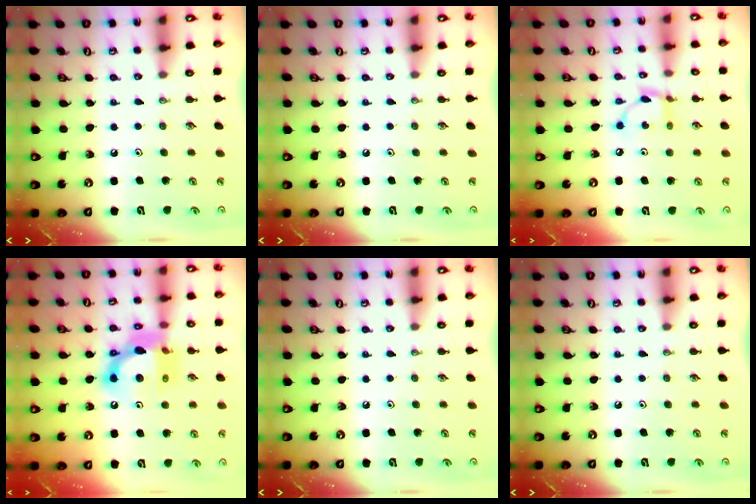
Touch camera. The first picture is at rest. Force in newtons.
{"total": 0.0}
{"total": 6.8, "press": 6.8, "slide": 0.2}
{"total": 13.0, "press": 12.9, "slide": 1.2}
{"total": 0.0}
{"total": 0.0}